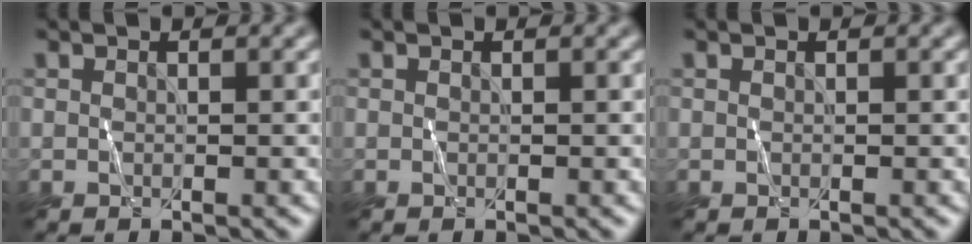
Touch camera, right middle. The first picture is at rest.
{"total": 0.0}
{"total": 0.0}